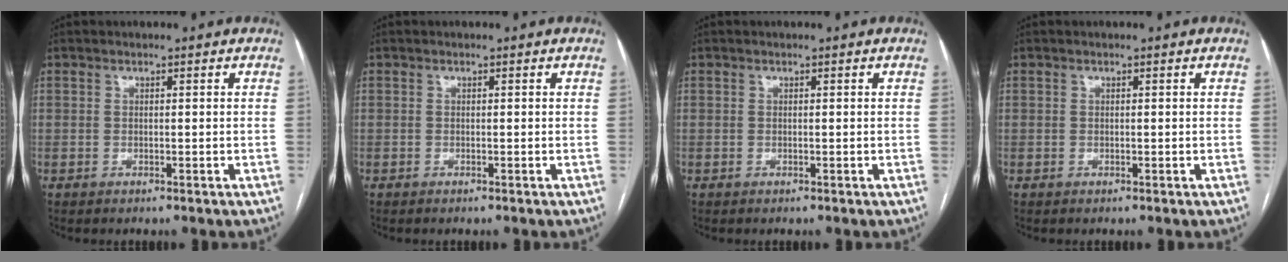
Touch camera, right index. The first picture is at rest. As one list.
[{"total": 0.0}, {"total": 0.0}, {"total": 0.0}]